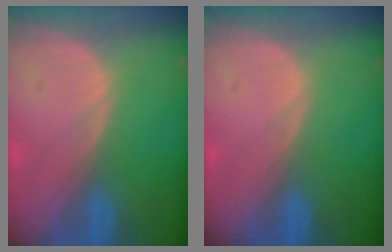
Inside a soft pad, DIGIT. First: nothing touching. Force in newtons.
{"total": 0.0}